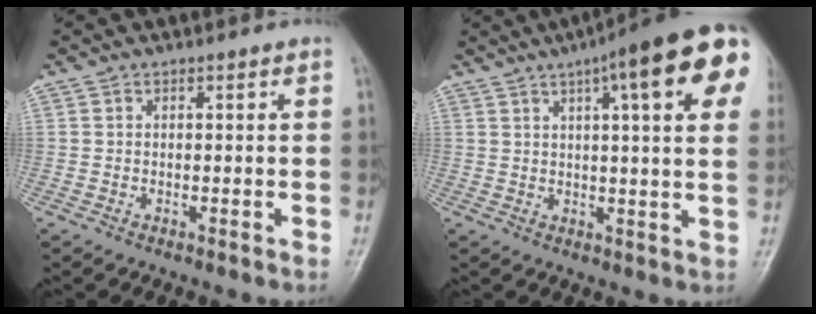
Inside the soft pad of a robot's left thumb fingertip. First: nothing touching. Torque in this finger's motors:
{"motor_torque": [1.30, 0.60, 2.07, -0.70, 0.14]}